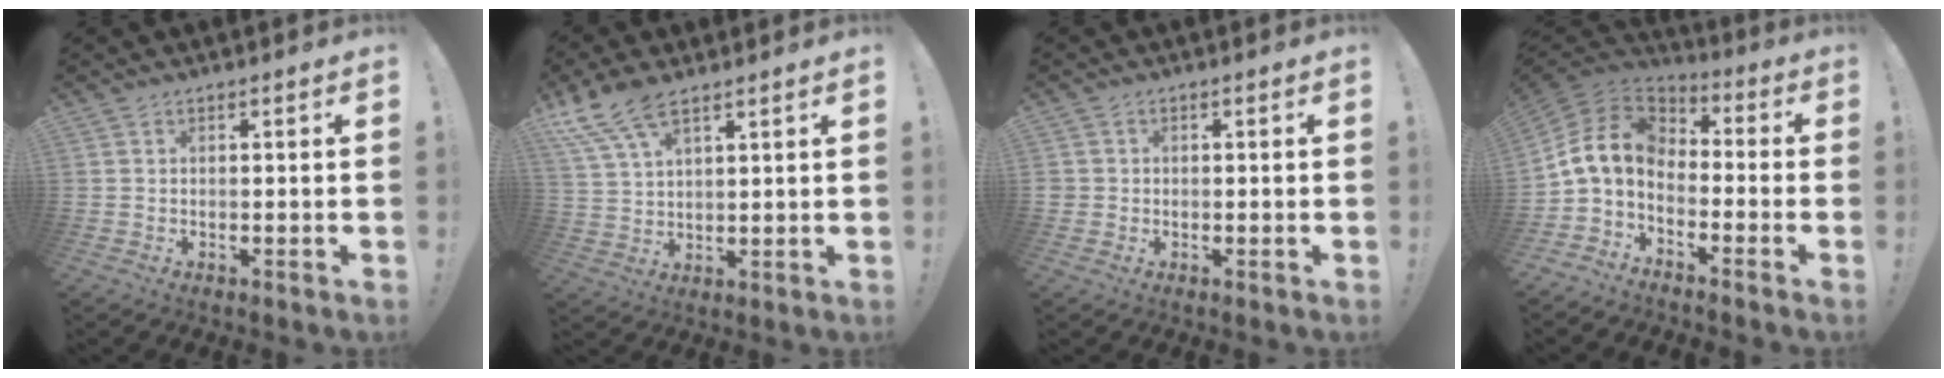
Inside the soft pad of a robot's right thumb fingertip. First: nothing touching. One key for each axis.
{"total": 10.1, "fx": 7.1, "fy": 4.2, "fz": 5.8, "tx": -0.120, "ty": -0.022, "tz": 0.140}
{"total": 1.4, "fx": -0.2, "fy": 1.4, "fz": 0.4, "tx": 0.002, "ty": 0.001, "tz": -0.005}
{"total": 10.9, "fx": -0.4, "fy": 7.2, "fz": 8.2, "tx": -0.175, "ty": 0.008, "tz": -0.008}